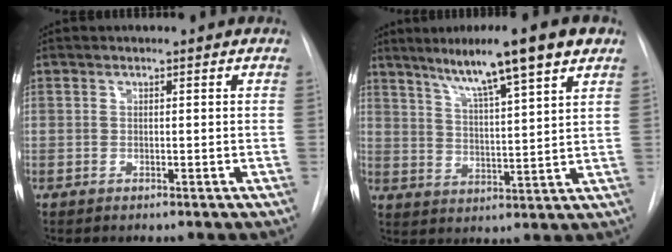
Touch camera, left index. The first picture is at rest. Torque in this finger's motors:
{"motor_torque": [0.82, -0.68, 0.26, 0.08]}